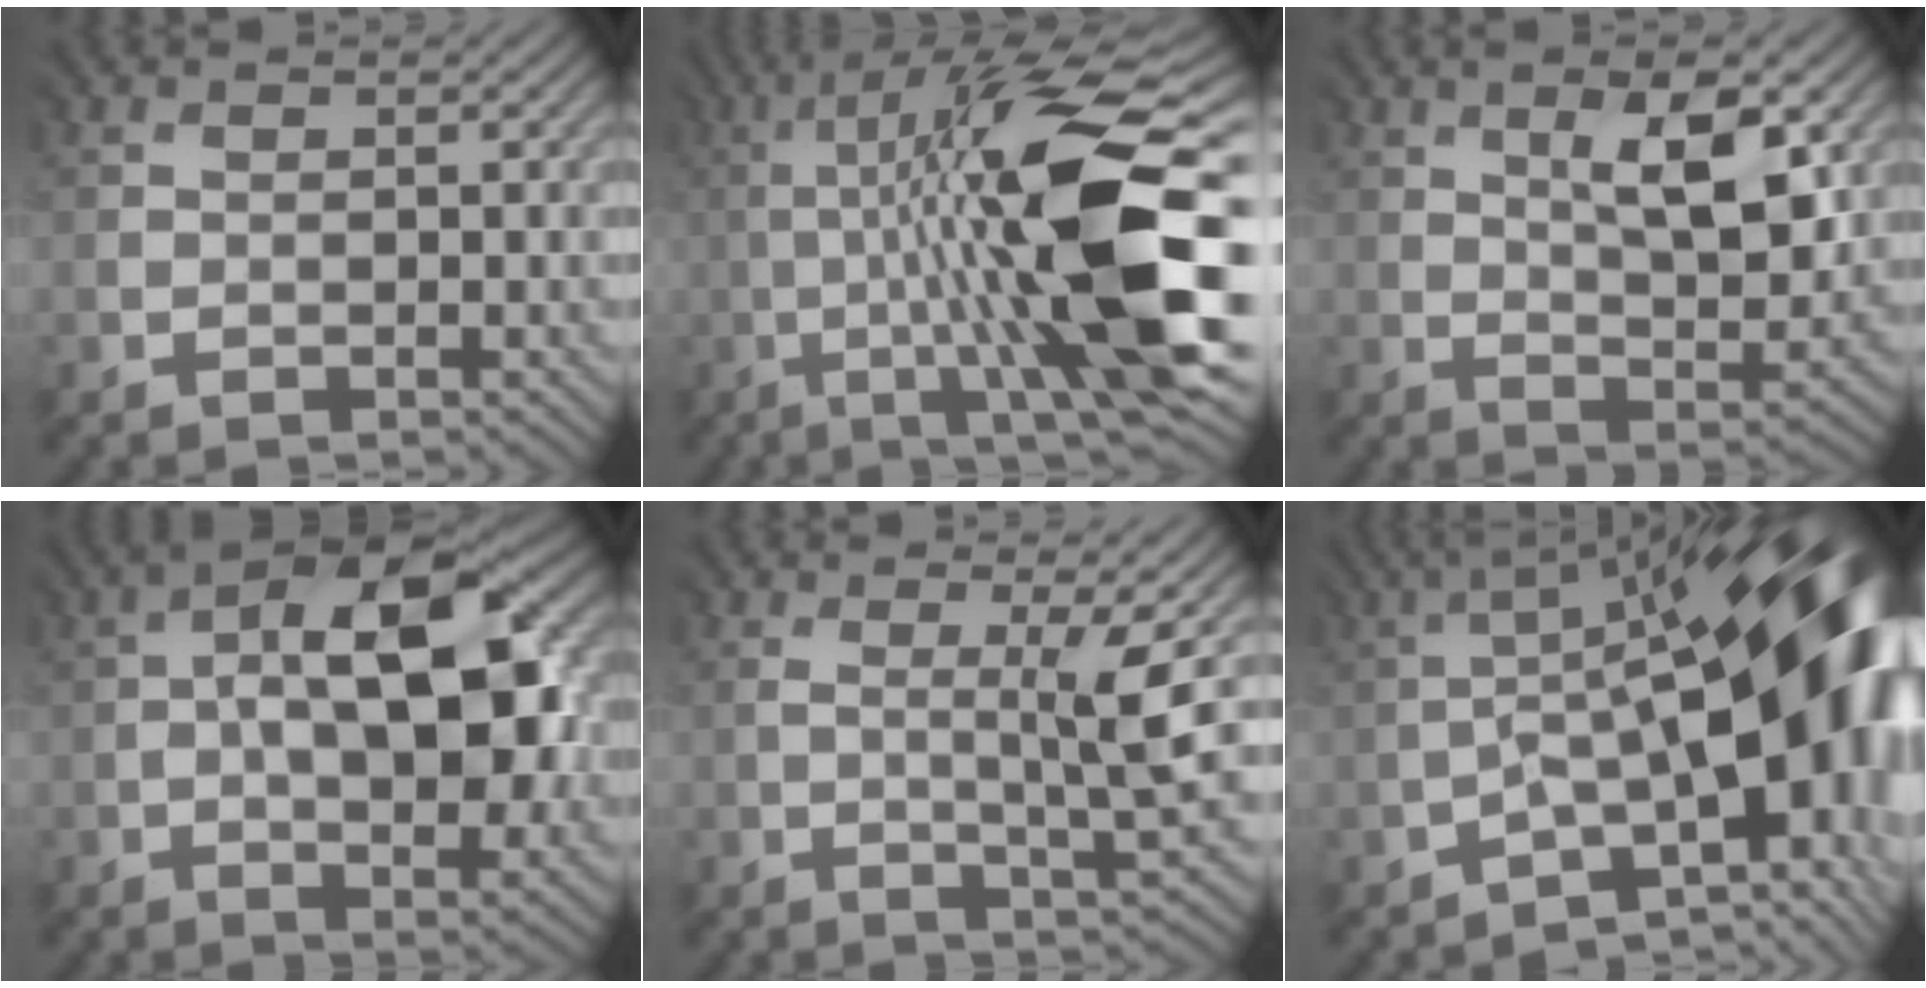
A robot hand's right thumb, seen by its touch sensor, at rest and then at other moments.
{"total": 16.9, "force": [-1.0, 3.0, 16.6], "torque": [-0.256, 0.023, -0.008]}
{"total": 8.0, "force": [3.0, 2.8, 6.9], "torque": [-0.122, -0.007, 0.056]}
{"total": 14.2, "force": [0.4, 7.1, 12.3], "torque": [-0.178, 0.016, 0.001]}
{"total": 4.0, "force": [0.2, -0.1, 4.0], "torque": [-0.073, 0.003, 0.007]}
{"total": 18.5, "force": [-2.3, 7.7, 16.6], "torque": [-0.223, -0.002, -0.029]}